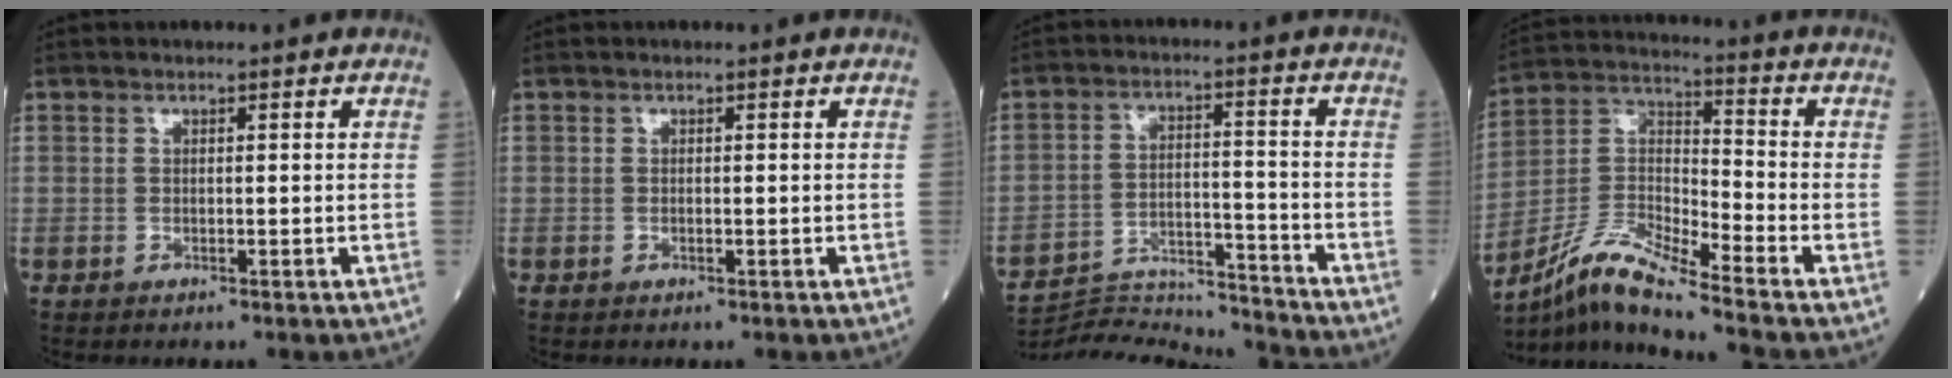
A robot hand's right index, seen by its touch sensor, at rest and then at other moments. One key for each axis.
{"total": 0.0}
{"total": 13.6, "fx": -13.6, "fy": -0.9, "fz": 0.0, "tx": -0.003, "ty": 0.017, "tz": -0.218}
{"total": 10.9, "fx": -9.4, "fy": -0.7, "fz": 5.5, "tx": -0.123, "ty": 0.005, "tz": -0.177}